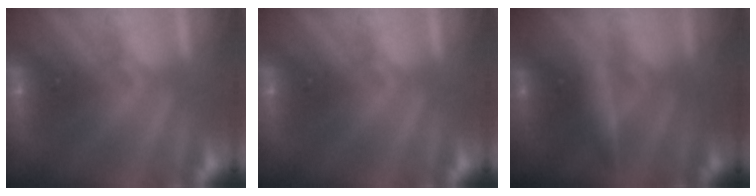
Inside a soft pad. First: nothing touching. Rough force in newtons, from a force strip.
{"total": 0.0}
{"total": 2.8}